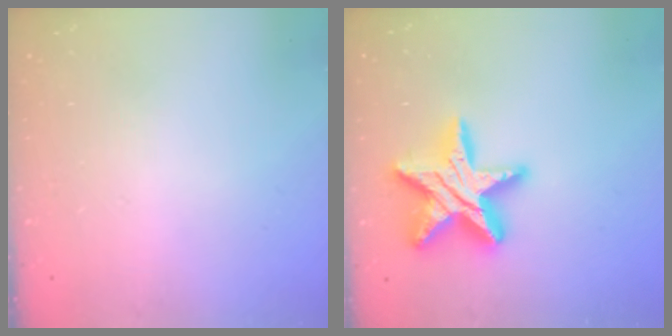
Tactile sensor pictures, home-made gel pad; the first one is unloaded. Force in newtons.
{"total": 19.6, "press": 19.5, "slide": 1.2}